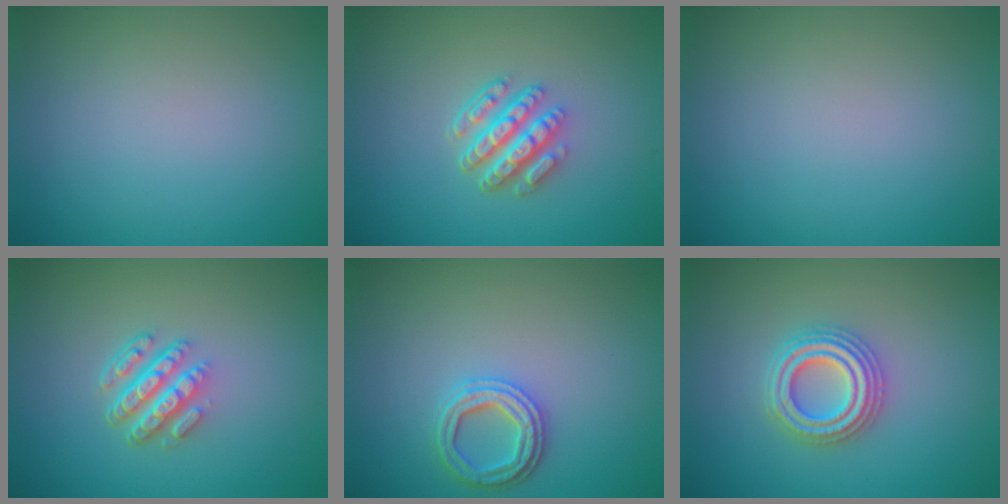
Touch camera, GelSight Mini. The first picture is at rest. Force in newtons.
{"total": 4.5, "press": 3.5, "slide": 2.8}
{"total": 0.0}
{"total": 4.5, "press": 3.1, "slide": 3.2}
{"total": 2.8, "press": 2.7, "slide": 0.7}
{"total": 4.4, "press": 4.3, "slide": 0.8}